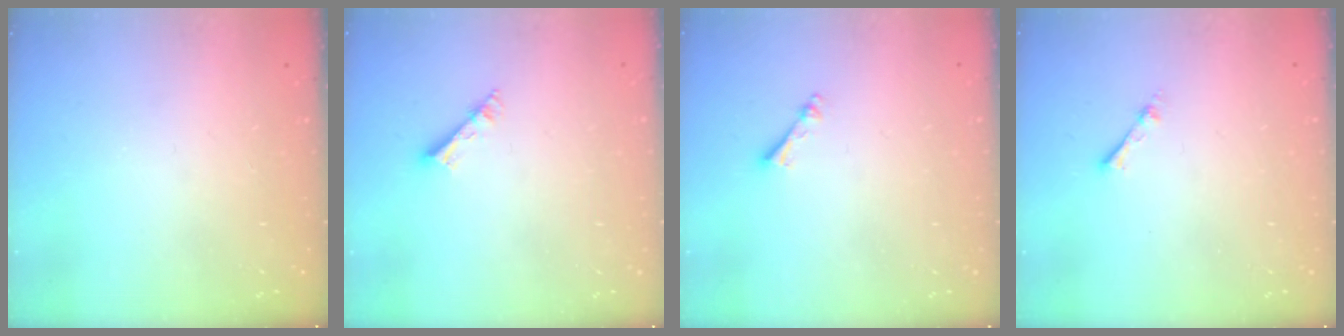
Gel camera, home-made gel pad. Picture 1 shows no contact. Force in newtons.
{"total": 3.6, "press": 3.5, "slide": 0.3}
{"total": 2.4, "press": 2.3, "slide": 0.4}
{"total": 1.9, "press": 1.9, "slide": 0.3}